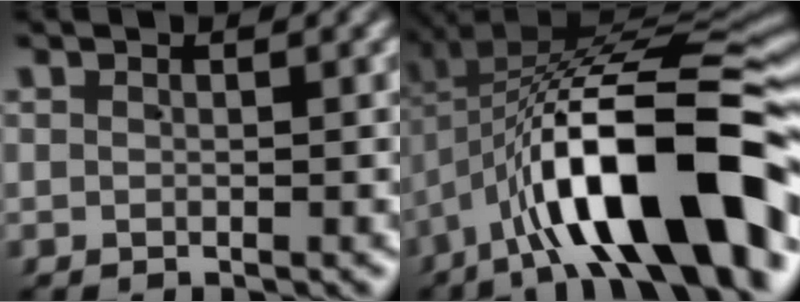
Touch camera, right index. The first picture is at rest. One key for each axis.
{"total": 14.8, "fx": -3.9, "fy": 6.5, "fz": 12.7, "tx": -0.209, "ty": -0.009, "tz": -0.046}